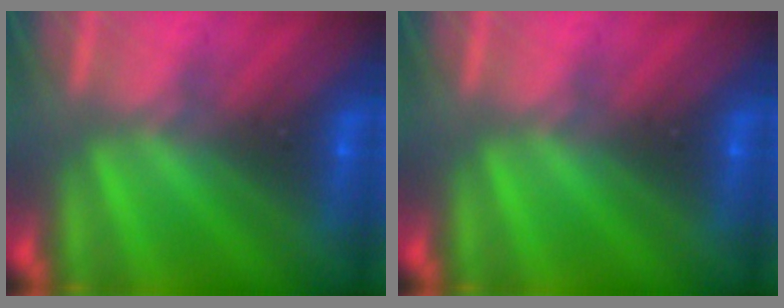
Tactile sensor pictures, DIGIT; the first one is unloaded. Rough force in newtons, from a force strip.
{"total": 0.0}